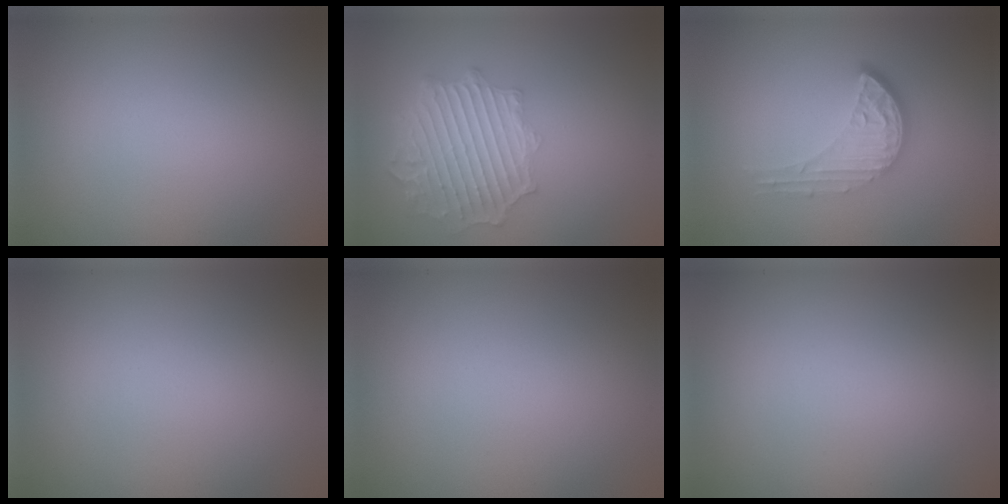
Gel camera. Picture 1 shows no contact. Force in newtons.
{"total": 6.4, "press": 4.9, "slide": 4.0}
{"total": 3.5, "press": 2.9, "slide": 2.0}
{"total": 0.0}
{"total": 0.0}
{"total": 0.0}